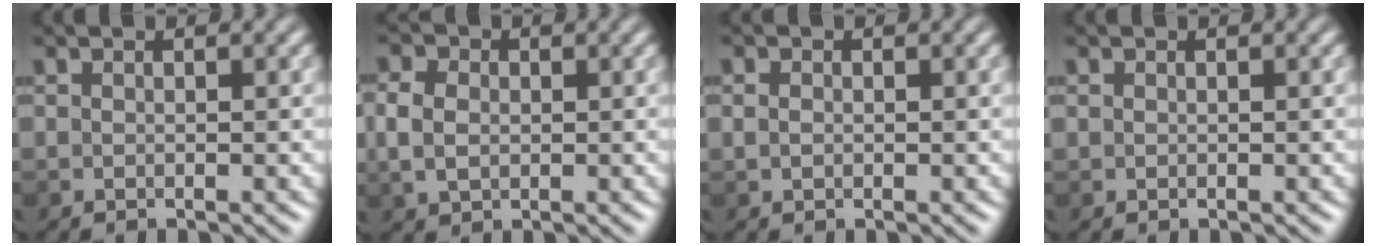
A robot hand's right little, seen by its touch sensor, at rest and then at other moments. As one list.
[{"total": 3.7, "force": [0.2, 3.0, 2.1], "torque": [-0.052, 0.008, -0.001]}, {"total": 0.9, "force": [0.1, 0.8, 0.5], "torque": [-0.011, 0.001, 0.000]}, {"total": 0.0}]